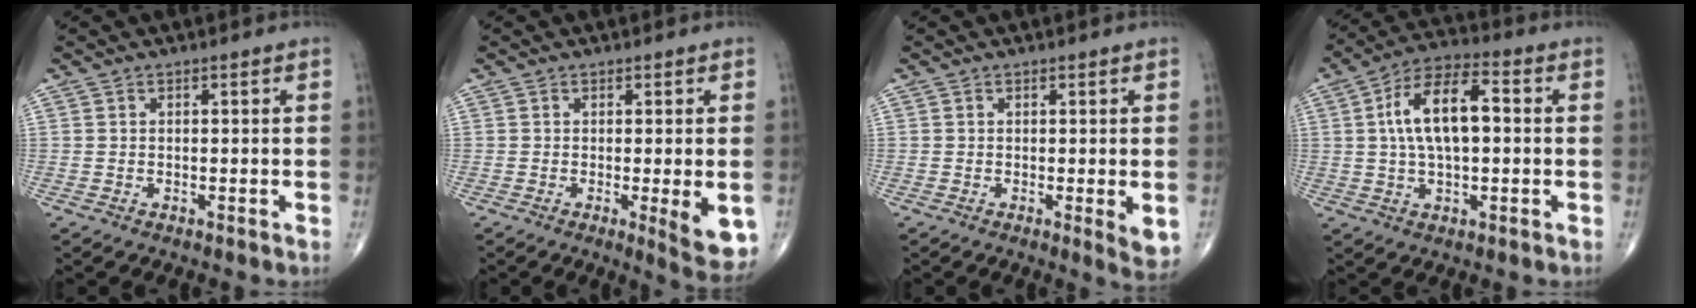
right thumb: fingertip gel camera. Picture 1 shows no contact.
{"total": 7.2, "force": [-1.5, 1.6, 6.8], "torque": [-0.090, -0.020, -0.019]}
{"total": 3.8, "force": [-0.4, 0.8, 3.7], "torque": [-0.054, -0.014, -0.007]}
{"total": 12.9, "force": [1.4, 6.0, 11.3], "torque": [-0.197, 0.020, 0.016]}